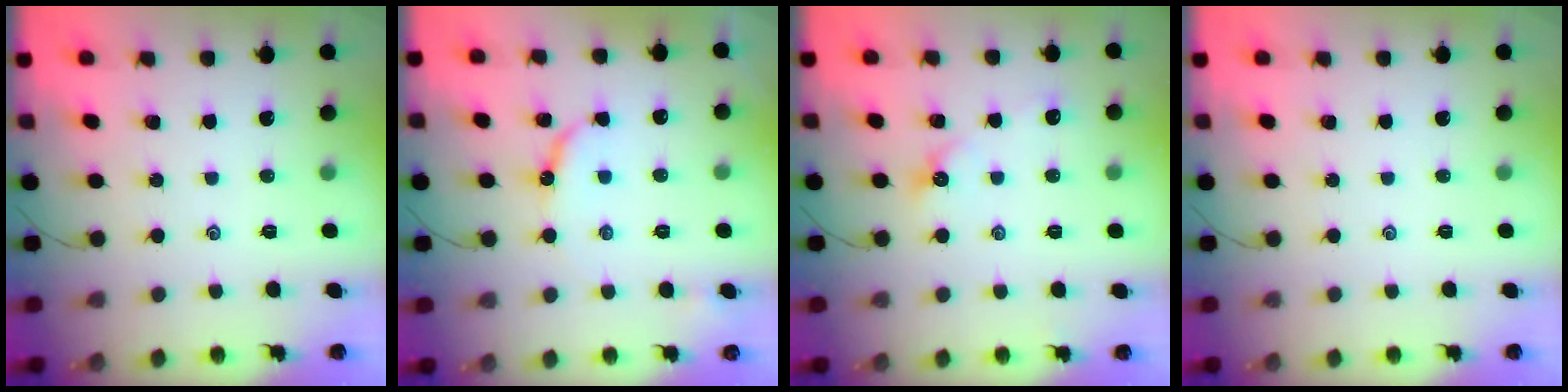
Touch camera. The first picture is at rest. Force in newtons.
{"total": 6.6, "press": 6.6, "slide": 0.7}
{"total": 6.6, "press": 6.5, "slide": 0.7}
{"total": 0.0}